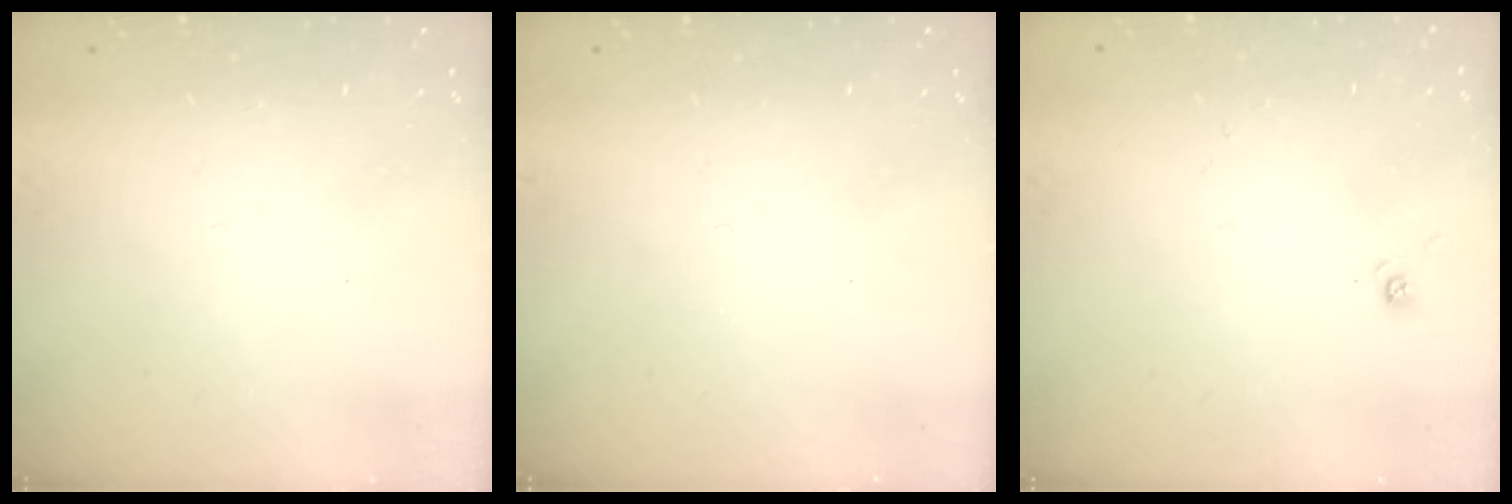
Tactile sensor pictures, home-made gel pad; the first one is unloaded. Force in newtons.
{"total": 0.0}
{"total": 2.7, "press": 2.7, "slide": 0.2}